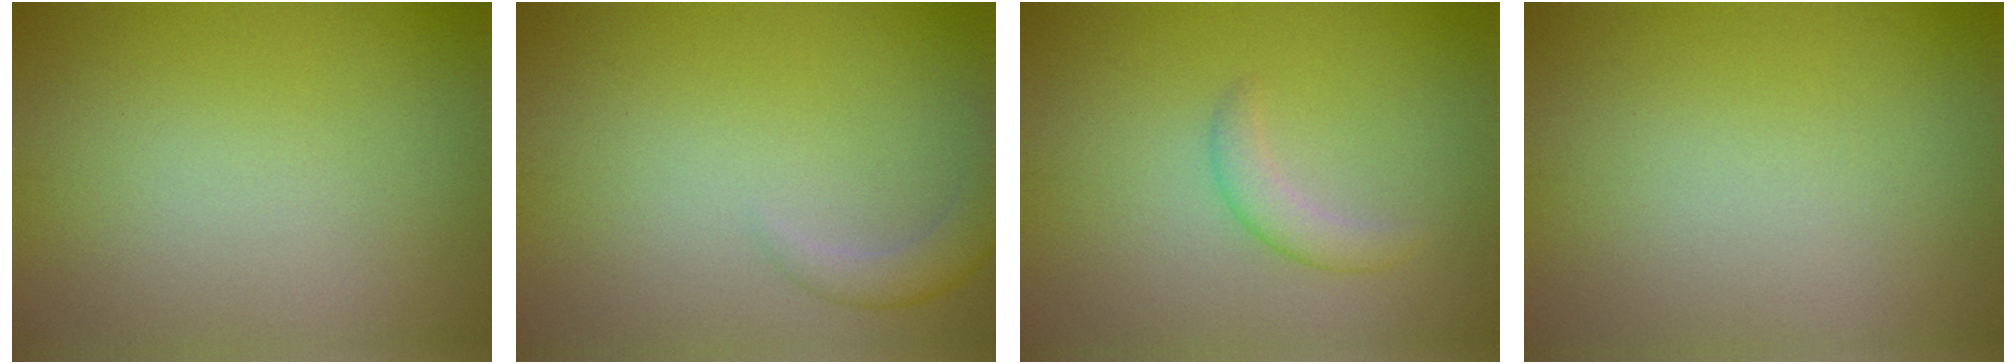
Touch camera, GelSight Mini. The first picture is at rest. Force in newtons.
{"total": 2.0, "press": 2.0, "slide": 0.1}
{"total": 1.9, "press": 1.9, "slide": 0.0}
{"total": 0.0}